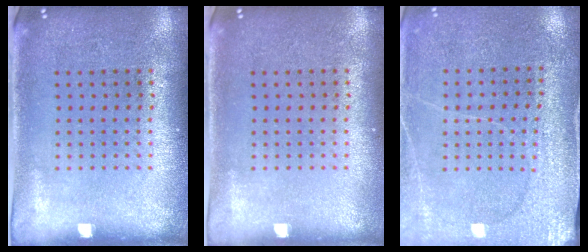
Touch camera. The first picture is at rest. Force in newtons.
{"total": 0.0}
{"total": 2.9, "press": 2.9, "slide": 0.2}